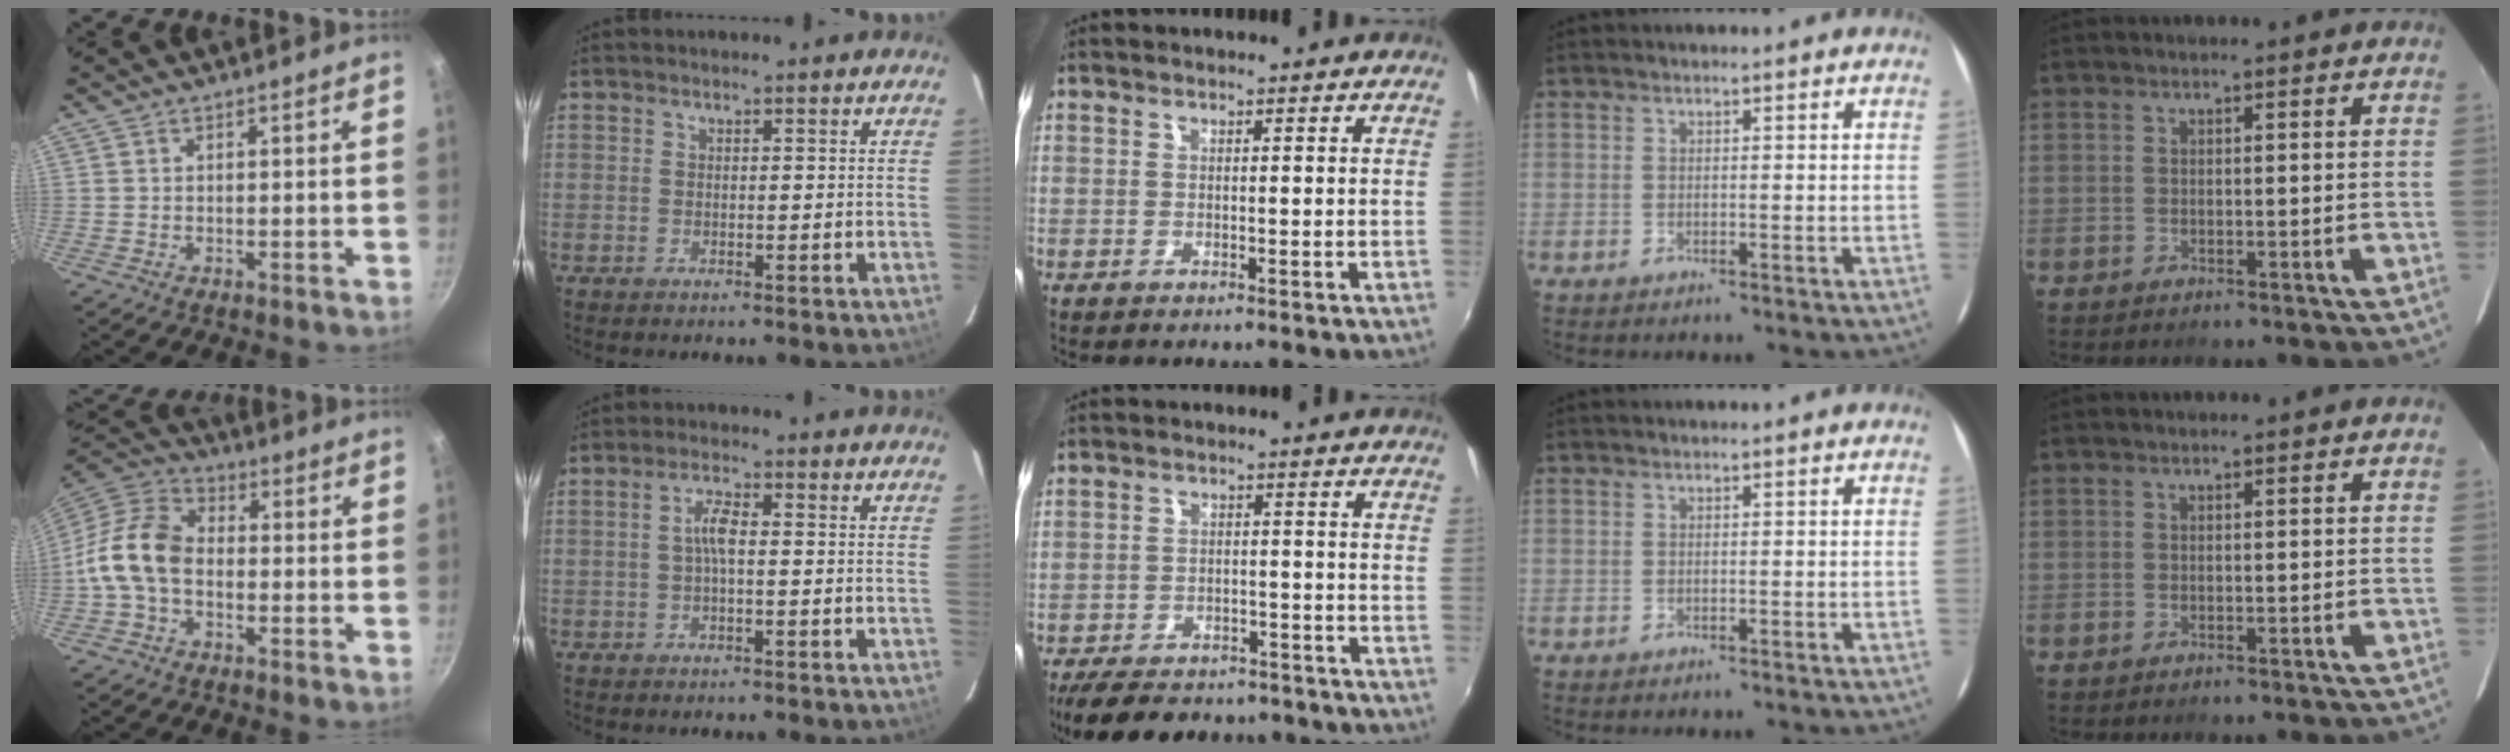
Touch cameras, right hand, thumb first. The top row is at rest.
{"thumb": {"total": 11.8, "force": [-2.0, 8.1, 8.4], "torque": [-0.147, 0.038, -0.062]}, "index": {"total": 3.2, "force": [-0.2, 0.9, 3.1], "torque": [-0.062, 0.009, -0.003]}, "middle": {"total": 14.3, "force": [-11.5, 6.2, 5.8], "torque": [-0.135, 0.000, -0.162]}}